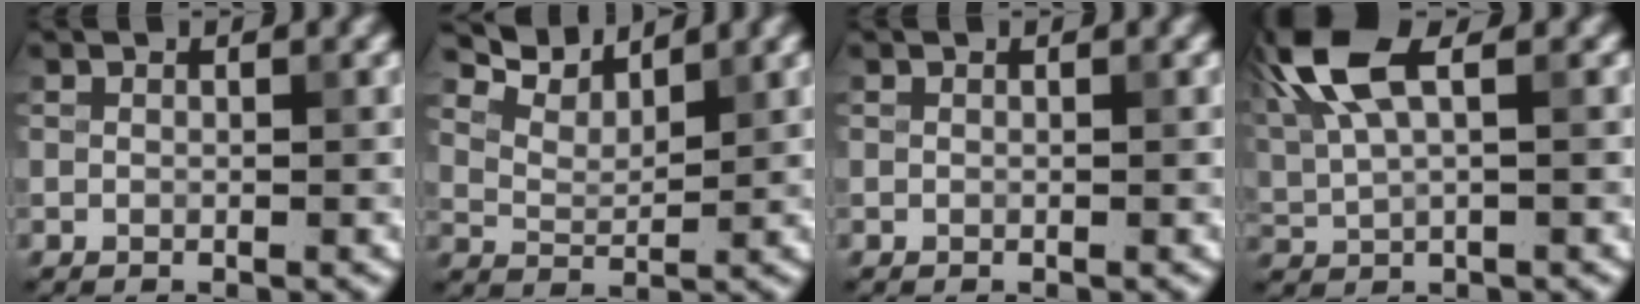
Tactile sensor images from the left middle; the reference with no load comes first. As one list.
[{"total": 4.3, "force": [4.1, 0.7, 1.2], "torque": [-0.036, 0.011, 0.076]}, {"total": 0.0}, {"total": 7.0, "force": [3.1, 2.5, 5.7], "torque": [-0.138, 0.018, 0.061]}]